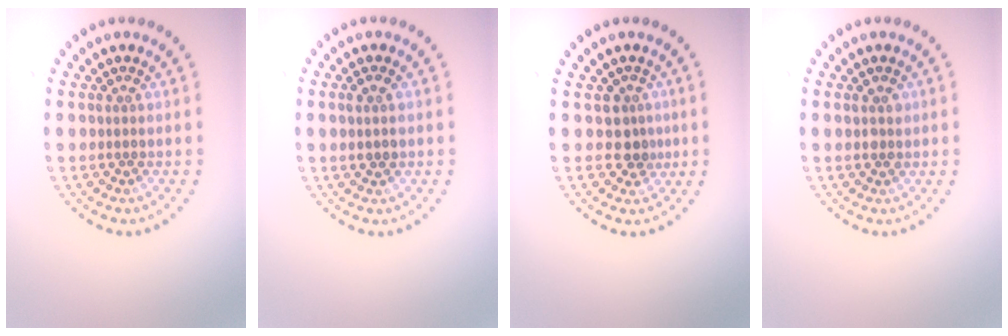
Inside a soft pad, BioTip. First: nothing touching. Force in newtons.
{"total": 1.6, "press": 1.5, "slide": 0.5}
{"total": 2.2, "press": 1.8, "slide": 1.4}
{"total": 1.3, "press": 1.2, "slide": 0.5}